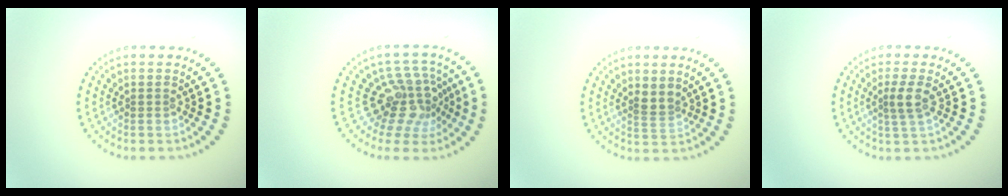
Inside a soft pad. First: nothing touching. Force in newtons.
{"total": 4.6, "press": 3.2, "slide": 3.3}
{"total": 1.8, "press": 1.3, "slide": 1.2}
{"total": 1.8, "press": 1.5, "slide": 1.0}